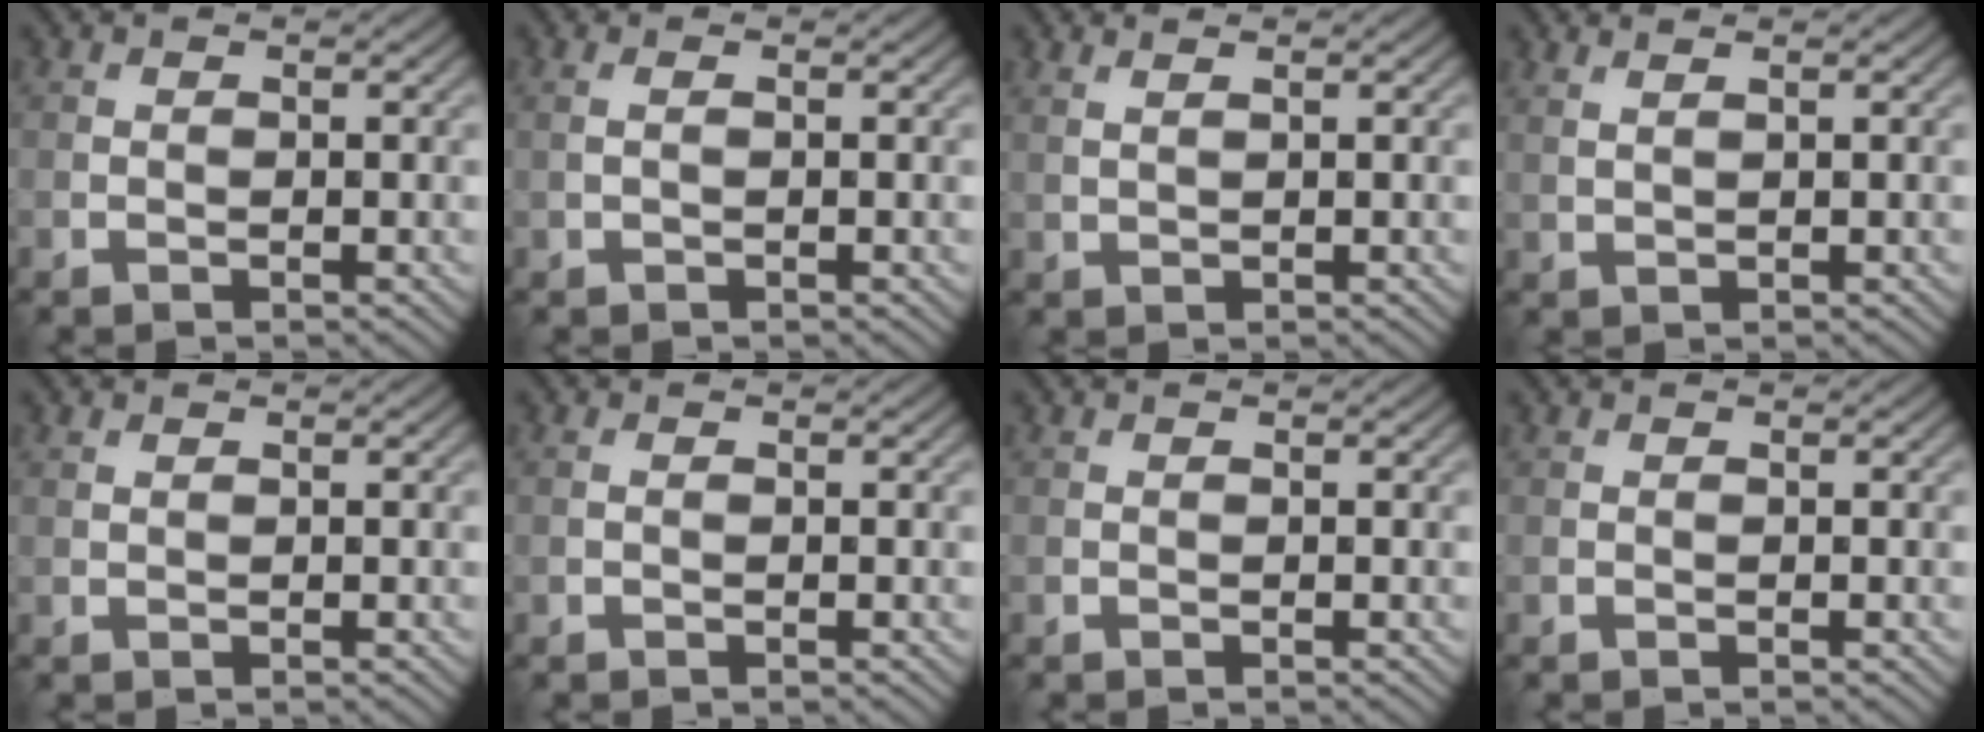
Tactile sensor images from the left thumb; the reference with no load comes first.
{"total": 0.8, "force": [0.1, 0.2, 0.8], "torque": [-0.020, 0.003, 0.000]}
{"total": 1.5, "force": [1.2, 0.3, 0.9], "torque": [-0.019, 0.000, 0.021]}
{"total": 1.9, "force": [1.4, 0.4, 1.1], "torque": [-0.020, 0.001, 0.022]}
{"total": 0.7, "force": [0.4, 0.4, 0.4], "torque": [-0.012, 0.001, 0.009]}
{"total": 0.5, "force": [0.0, 0.2, 0.5], "torque": [-0.014, 0.002, 0.000]}
{"total": 0.0}
{"total": 0.0}